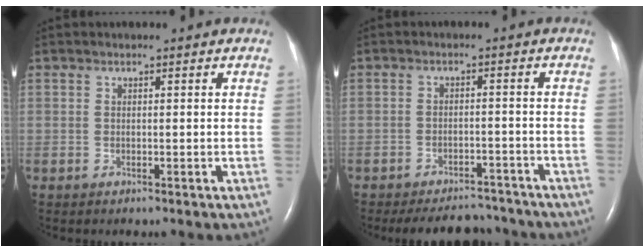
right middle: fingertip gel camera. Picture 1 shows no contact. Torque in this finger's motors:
{"motor_torque": [0.32, -0.34, 0.05, 0.05]}